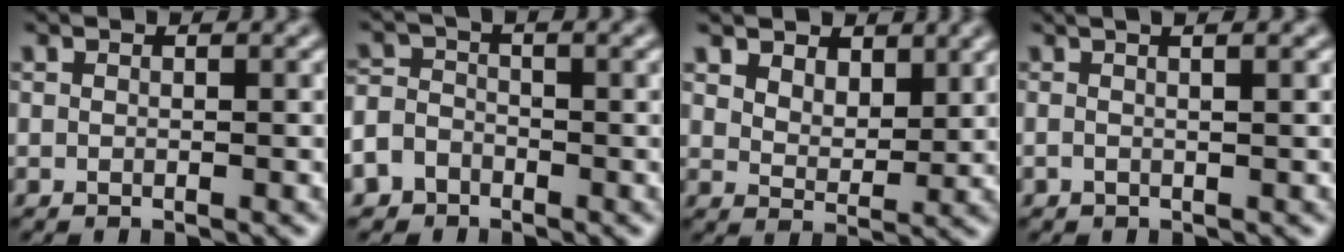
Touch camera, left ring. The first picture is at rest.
{"total": 3.1, "force": [-2.1, 2.0, 1.0], "torque": [-0.020, -0.003, -0.044]}
{"total": 4.1, "force": [3.1, 2.1, 1.6], "torque": [-0.043, -0.006, 0.048]}
{"total": 3.6, "force": [1.4, 1.5, 3.0], "torque": [-0.026, 0.020, -0.016]}